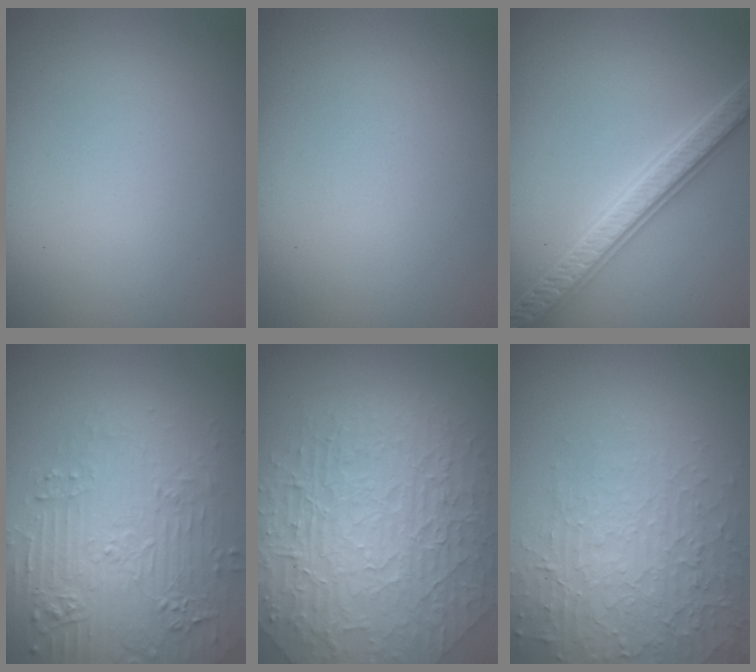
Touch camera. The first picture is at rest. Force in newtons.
{"total": 0.0}
{"total": 4.8, "press": 4.7, "slide": 1.1}
{"total": 6.4, "press": 5.1, "slide": 4.0}
{"total": 10.0, "press": 6.6, "slide": 7.5}
{"total": 4.8, "press": 4.5, "slide": 1.7}